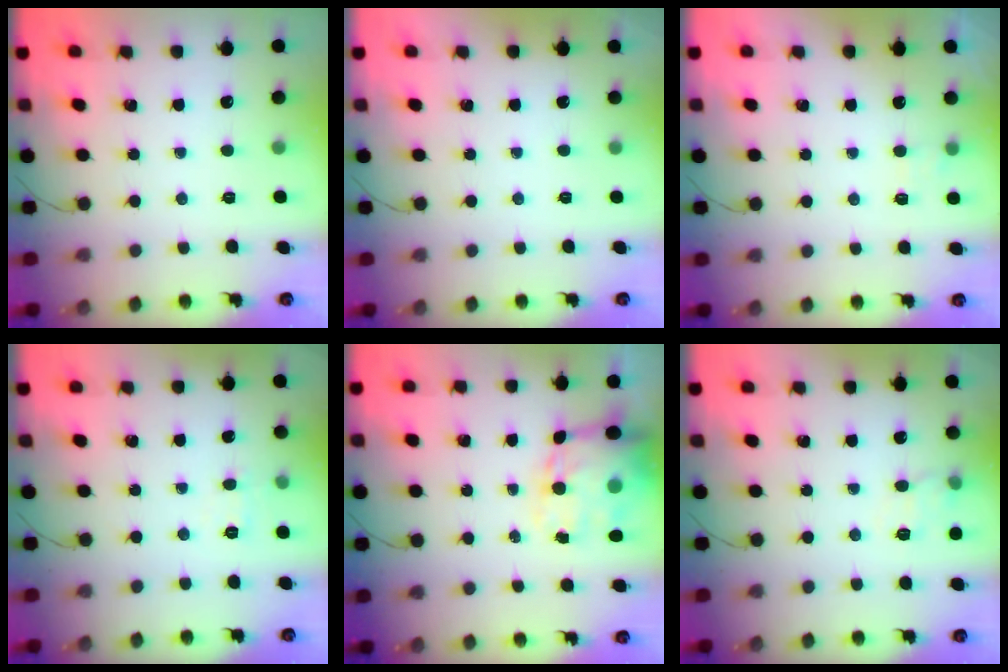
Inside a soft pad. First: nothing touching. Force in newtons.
{"total": 1.8, "press": 1.7, "slide": 0.3}
{"total": 2.8, "press": 2.5, "slide": 1.4}
{"total": 4.2, "press": 4.0, "slide": 1.2}
{"total": 16.1, "press": 15.6, "slide": 3.8}
{"total": 9.3, "press": 9.2, "slide": 1.6}